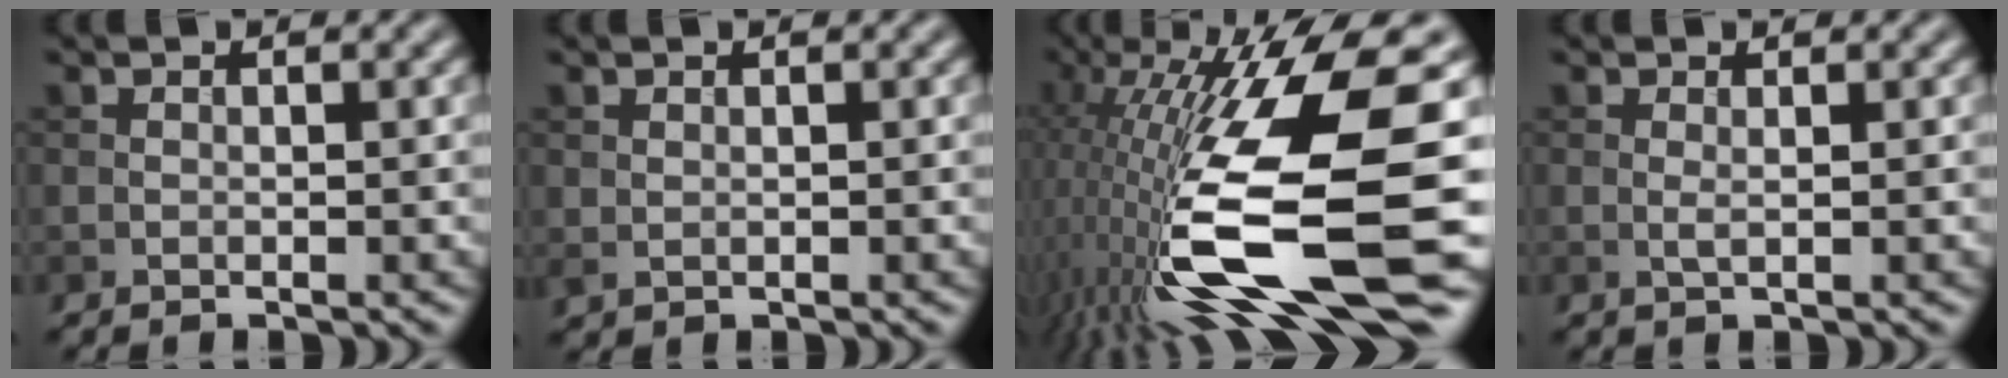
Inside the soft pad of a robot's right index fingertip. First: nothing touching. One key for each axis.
{"total": 0.6, "fx": 0.3, "fy": 0.5, "fz": 0.3, "tx": -0.008, "ty": -0.003, "tz": 0.010}
{"total": 15.9, "fx": -3.3, "fy": 4.4, "fz": 14.9, "tx": -0.294, "ty": -0.008, "tz": -0.051}
{"total": 0.8, "fx": 0.1, "fy": 0.1, "fz": 0.7, "tx": -0.017, "ty": 0.000, "tz": 0.001}